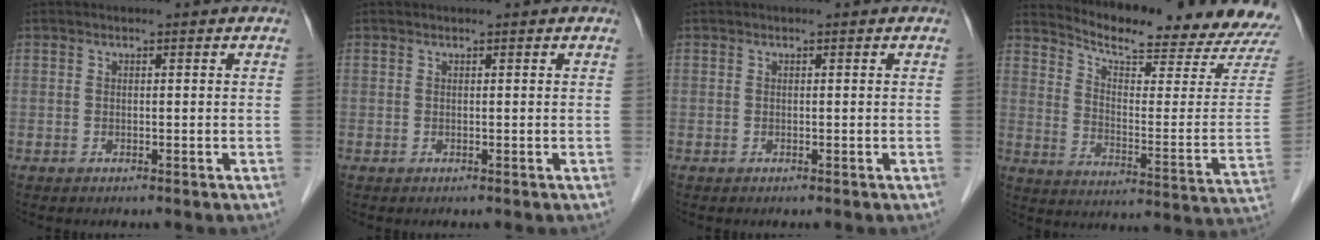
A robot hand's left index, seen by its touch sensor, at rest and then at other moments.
{"total": 0.0}
{"total": 0.0}
{"total": 19.8, "force": [19.1, -0.2, 5.3], "torque": [-0.096, -0.112, 0.241]}